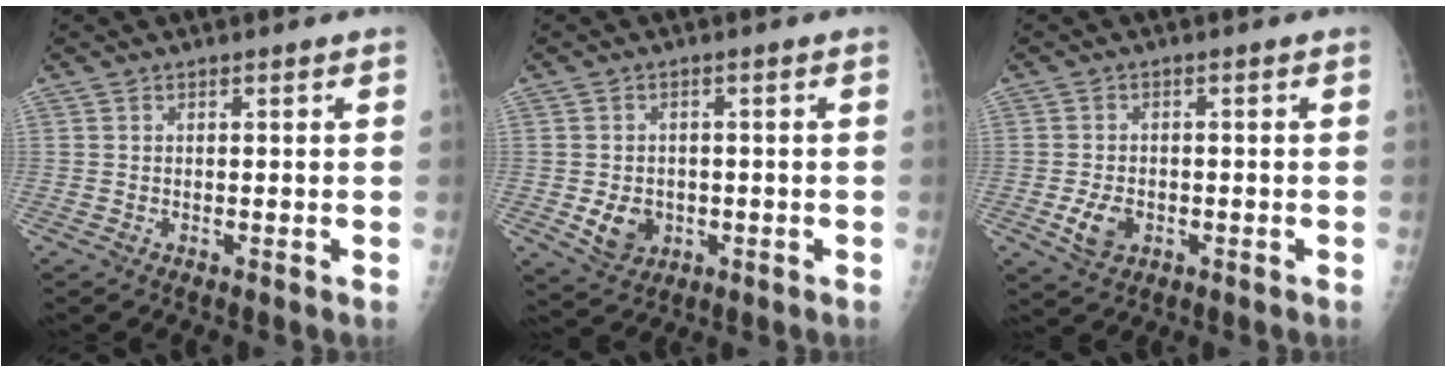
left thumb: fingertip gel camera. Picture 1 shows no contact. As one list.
[{"total": 5.5, "force": [-1.1, 4.5, 2.9], "torque": [-0.034, 0.001, -0.005]}, {"total": 4.6, "force": [-1.4, 3.2, 3.0], "torque": [-0.052, -0.002, -0.021]}]